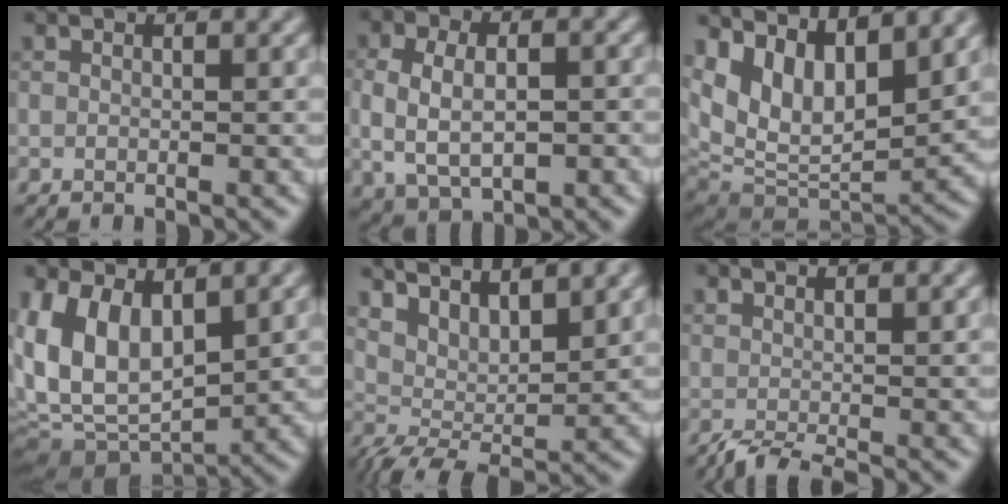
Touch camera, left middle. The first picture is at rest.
{"total": 5.8, "force": [-0.3, 3.7, 4.4], "torque": [-0.084, -0.004, 0.008]}
{"total": 12.1, "force": [5.0, 6.5, 8.9], "torque": [-0.161, -0.002, 0.089]}
{"total": 9.3, "force": [1.7, 5.5, 7.3], "torque": [-0.150, -0.011, 0.032]}
{"total": 5.8, "force": [4.2, 1.7, 3.6], "torque": [-0.066, 0.000, 0.073]}
{"total": 2.1, "force": [-0.5, 0.7, 2.0], "torque": [-0.023, -0.003, -0.018]}